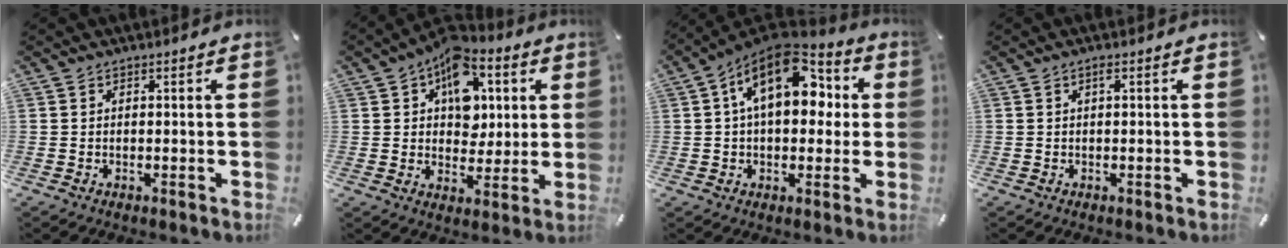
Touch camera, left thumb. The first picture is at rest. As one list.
[{"total": 13.3, "force": [5.3, 9.8, 7.3], "torque": [-0.103, -0.025, 0.097]}, {"total": 17.9, "force": [5.8, 10.8, 13.0], "torque": [-0.209, -0.017, 0.098]}, {"total": 1.1, "force": [0.2, 0.1, 1.0], "torque": [-0.020, 0.001, 0.003]}]